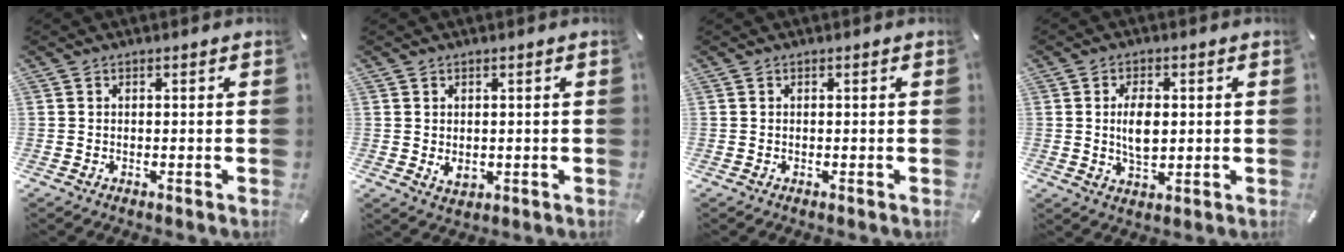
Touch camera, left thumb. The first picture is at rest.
{"total": 2.6, "force": [0.1, 2.1, 1.6], "torque": [-0.029, -0.004, 0.001]}
{"total": 0.0}
{"total": 6.6, "force": [0.6, 3.8, 5.4], "torque": [-0.106, -0.002, 0.004]}